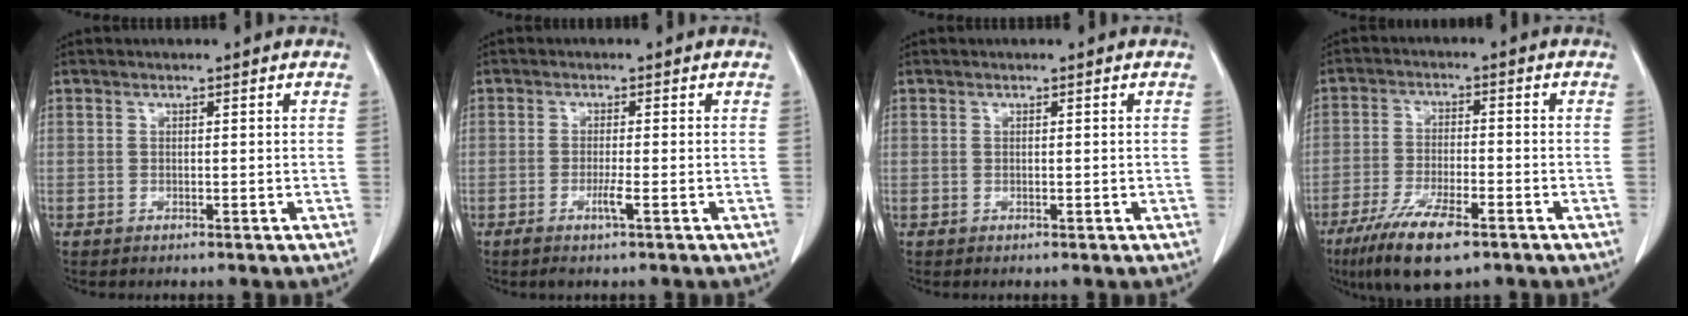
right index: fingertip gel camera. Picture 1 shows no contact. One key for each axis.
{"total": 2.5, "fx": -1.2, "fy": 0.0, "fz": 2.2, "tx": -0.046, "ty": -0.003, "tz": -0.023}
{"total": 0.0}
{"total": 11.1, "fx": -6.8, "fy": 3.0, "fz": 8.2, "tx": -0.154, "ty": -0.018, "tz": -0.115}